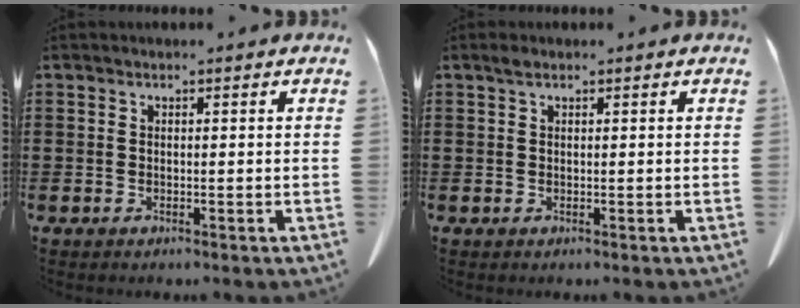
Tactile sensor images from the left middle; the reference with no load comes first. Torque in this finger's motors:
{"motor_torque": [1.07, 0.86, 0.26, 0.07]}